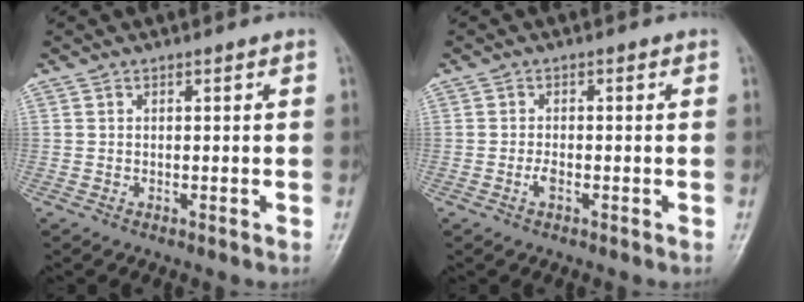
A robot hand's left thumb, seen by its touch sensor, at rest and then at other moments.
{"total": 1.6, "force": [-0.7, 0.7, 1.3], "torque": [-0.024, 0.001, -0.017]}